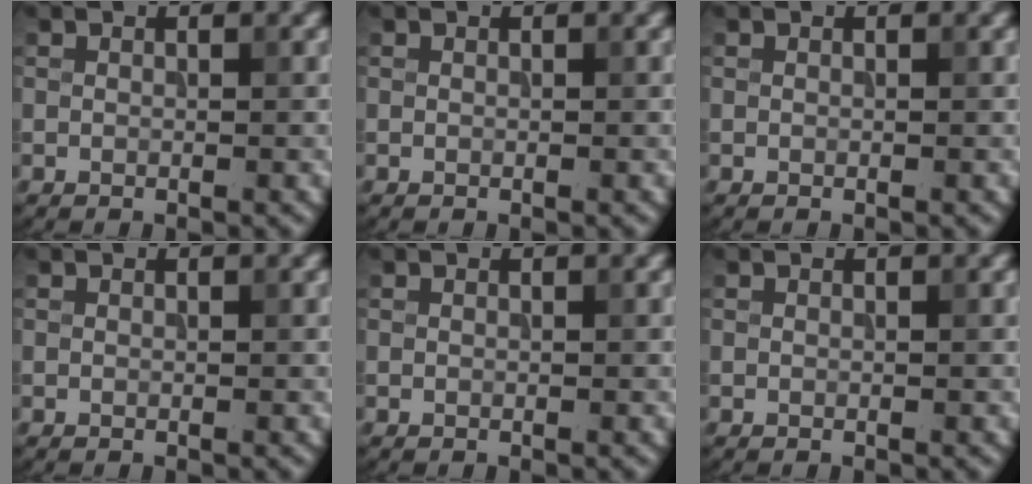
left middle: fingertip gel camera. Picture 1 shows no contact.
{"total": 0.0}
{"total": 0.0}
{"total": 0.0}
{"total": 0.0}
{"total": 0.0}